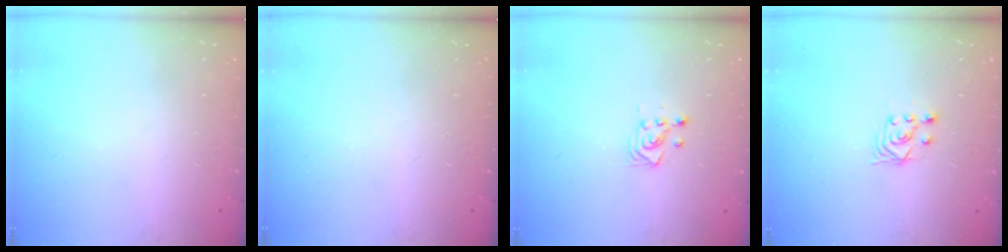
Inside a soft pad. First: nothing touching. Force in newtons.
{"total": 0.0}
{"total": 3.0, "press": 3.0, "slide": 0.5}
{"total": 2.5, "press": 2.2, "slide": 1.2}